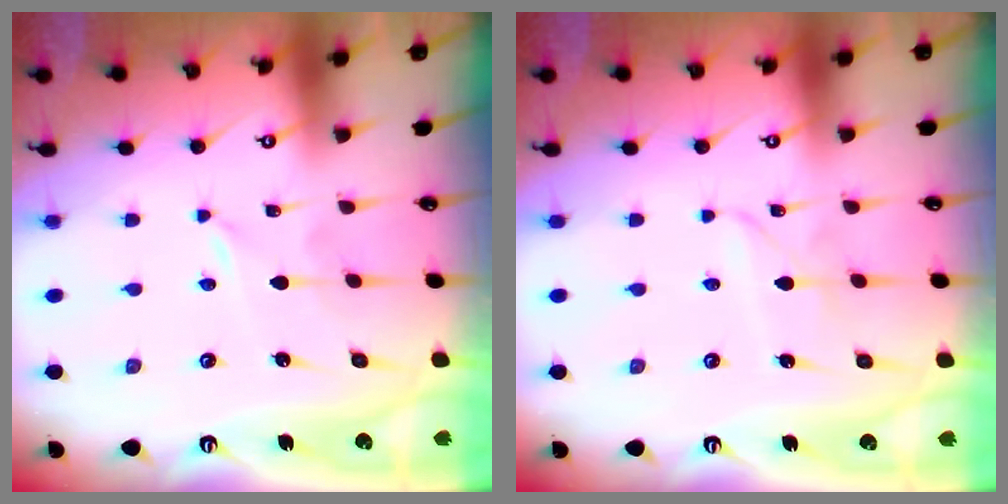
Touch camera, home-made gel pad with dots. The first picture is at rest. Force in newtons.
{"total": 2.2, "press": 2.2, "slide": 0.2}